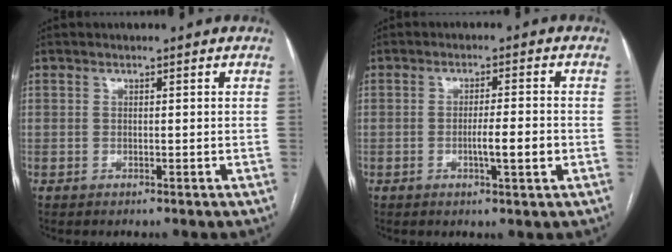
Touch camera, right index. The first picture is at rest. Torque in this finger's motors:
{"motor_torque": [1.06, 0.14, 0.31, 0.09]}